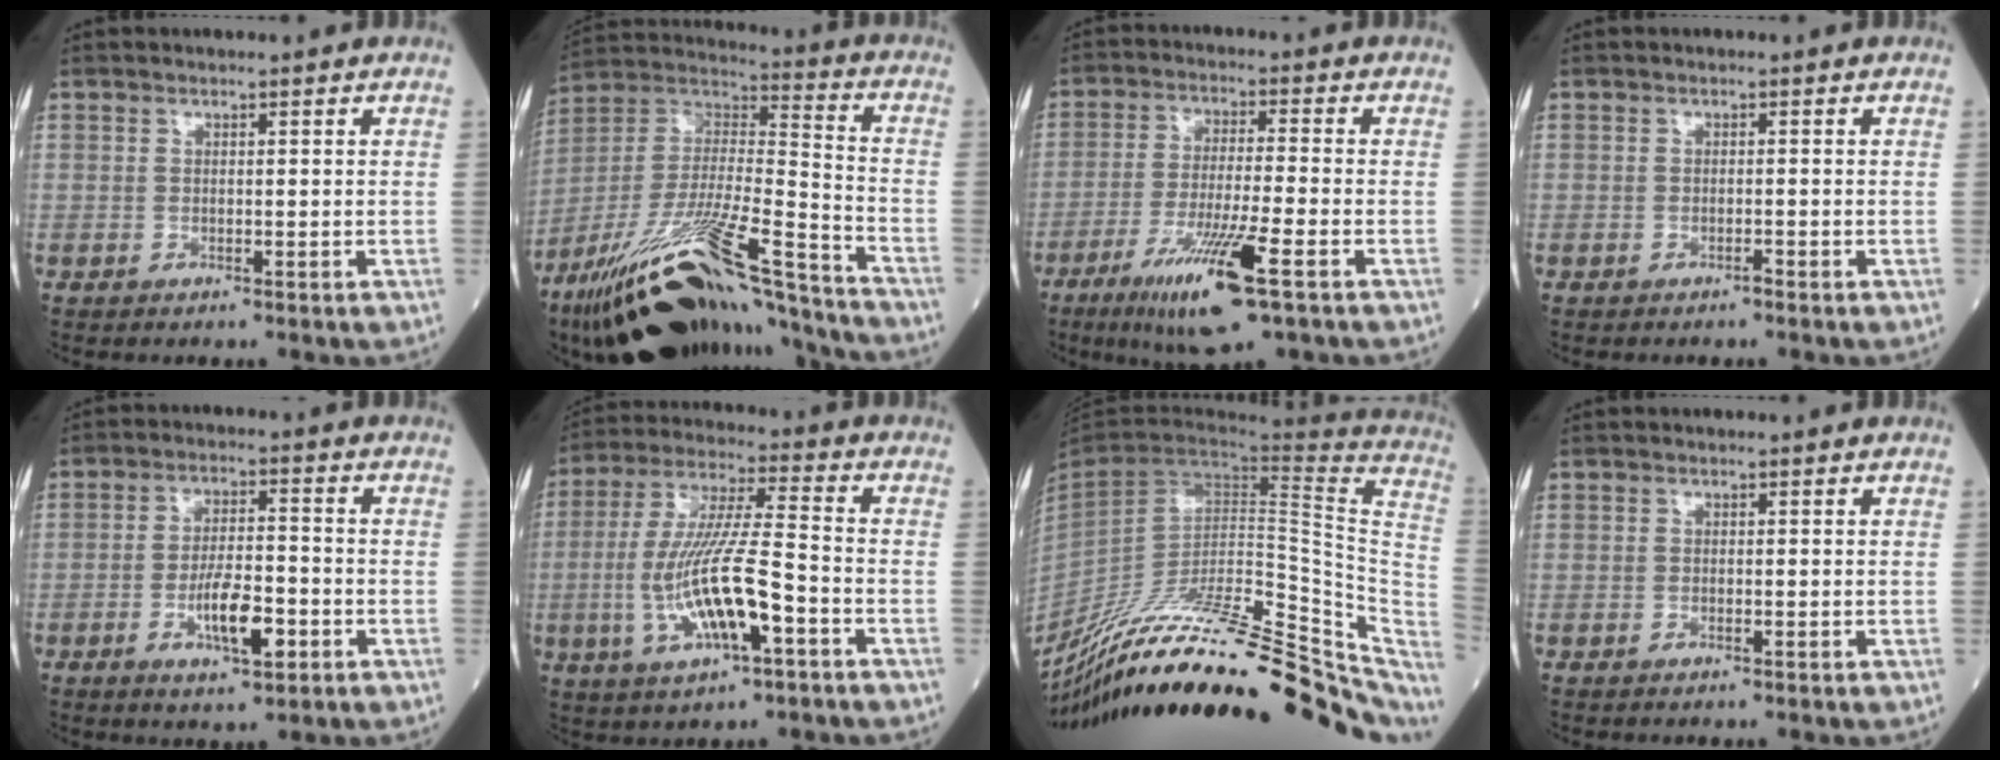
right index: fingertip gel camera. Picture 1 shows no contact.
{"total": 26.1, "force": [-20.0, 3.4, 16.4], "torque": [-0.294, -0.028, -0.350]}
{"total": 12.3, "force": [-6.3, 0.5, 10.5], "torque": [-0.201, -0.030, -0.109]}
{"total": 0.6, "force": [-0.5, 0.0, 0.4], "torque": [-0.008, -0.001, -0.008]}
{"total": 7.9, "force": [-2.9, 2.1, 7.0], "torque": [-0.131, -0.001, -0.048]}
{"total": 14.2, "force": [-4.1, 2.2, 13.4], "torque": [-0.271, -0.006, -0.072]}
{"total": 33.6, "force": [-25.8, 7.7, 20.1], "torque": [-0.240, -0.028, -0.377]}
{"total": 0.0}